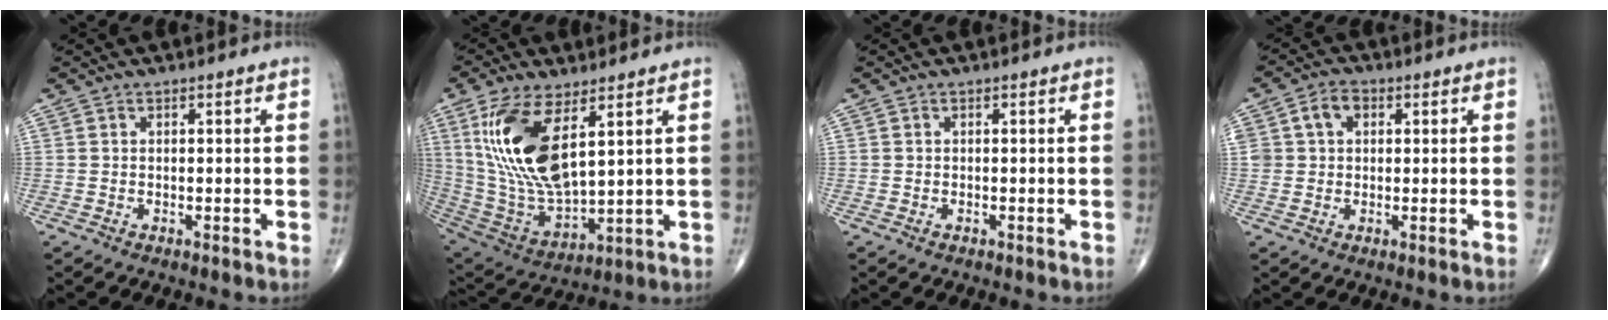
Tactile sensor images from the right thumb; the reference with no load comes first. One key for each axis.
{"total": 18.6, "fx": 6.6, "fy": 7.9, "fz": 15.5, "tx": -0.308, "ty": -0.028, "tz": 0.143}
{"total": 0.0}
{"total": 5.4, "fx": 1.5, "fy": 4.1, "fz": 3.1, "tx": -0.043, "ty": 0.011, "tz": 0.025}